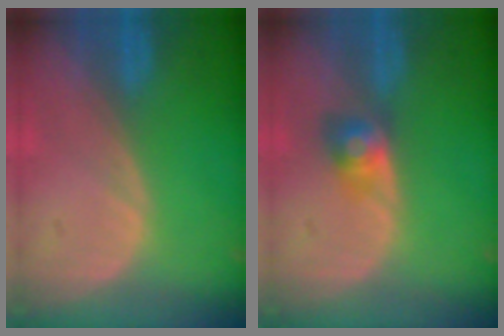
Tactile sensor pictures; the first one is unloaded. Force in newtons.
{"total": 3.1, "press": 3.1, "slide": 0.1}